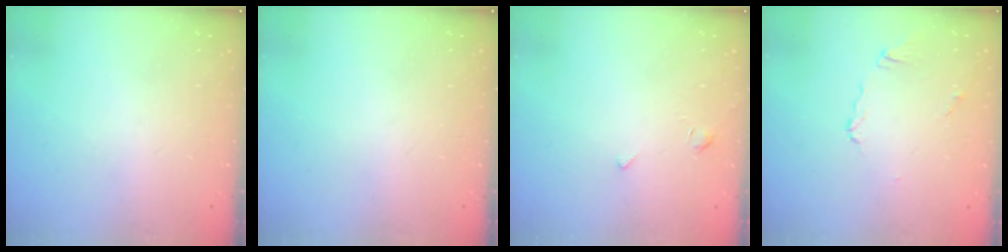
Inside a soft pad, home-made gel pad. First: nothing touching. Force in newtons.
{"total": 0.0}
{"total": 1.9, "press": 1.8, "slide": 0.4}
{"total": 4.7, "press": 4.7, "slide": 0.4}